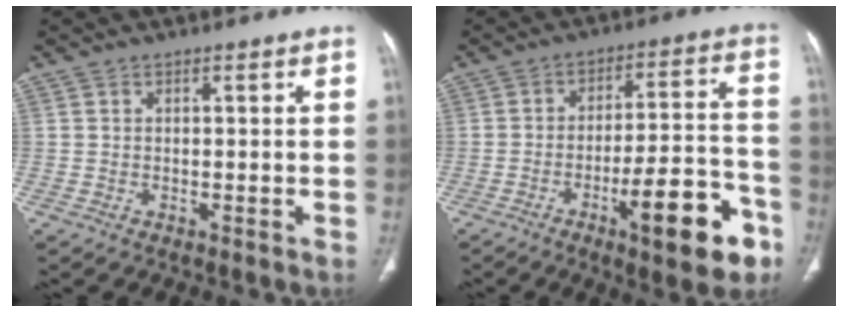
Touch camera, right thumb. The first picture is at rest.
{"total": 16.5, "force": [-8.1, 4.4, 13.7], "torque": [-0.180, 0.048, -0.111]}